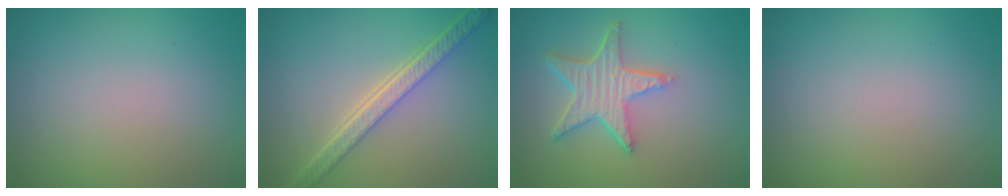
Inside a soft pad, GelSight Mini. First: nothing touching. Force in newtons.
{"total": 5.2, "press": 4.0, "slide": 3.3}
{"total": 5.2, "press": 4.0, "slide": 3.2}
{"total": 0.0}